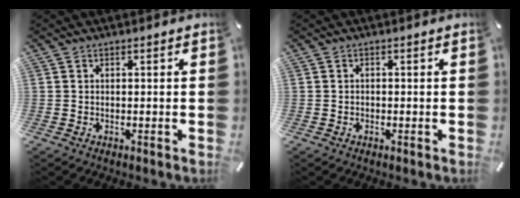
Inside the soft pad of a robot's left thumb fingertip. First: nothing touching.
{"total": 0.6, "force": [-0.2, 0.4, 0.4], "torque": [-0.009, 0.001, -0.004]}